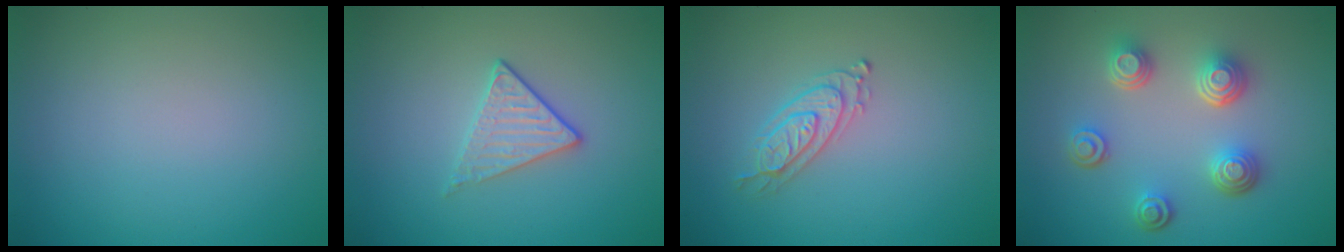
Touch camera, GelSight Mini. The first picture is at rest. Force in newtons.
{"total": 2.0, "press": 1.7, "slide": 1.0}
{"total": 2.1, "press": 2.1, "slide": 0.5}
{"total": 4.5, "press": 3.5, "slide": 2.8}